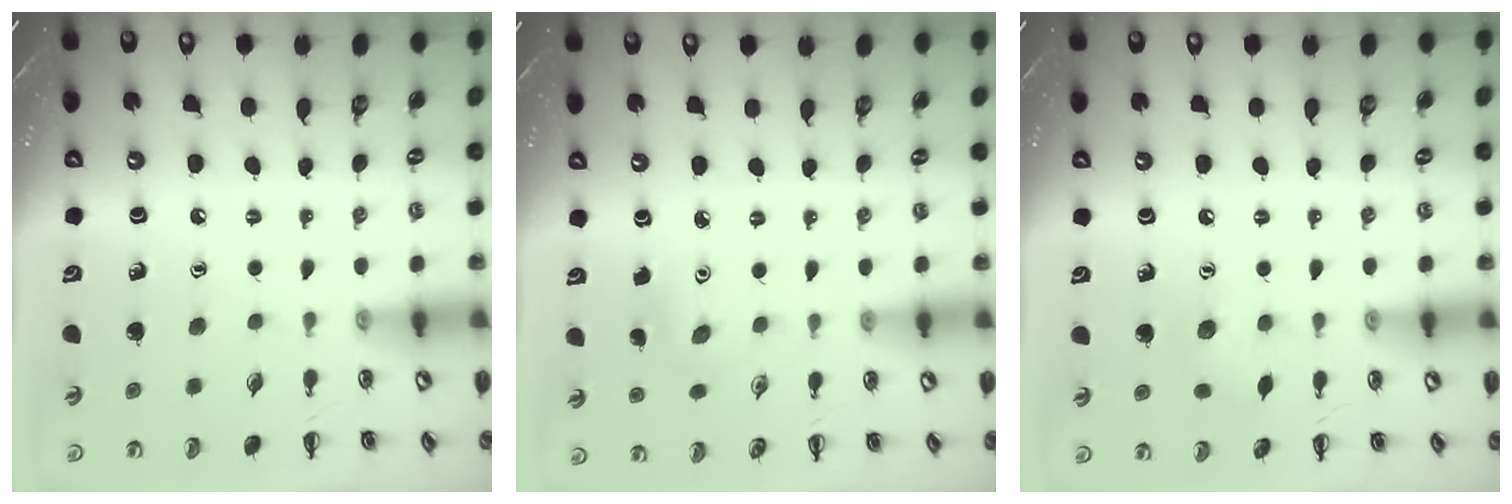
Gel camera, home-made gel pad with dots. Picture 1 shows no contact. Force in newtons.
{"total": 3.5, "press": 3.4, "slide": 1.0}
{"total": 5.8, "press": 5.6, "slide": 1.6}